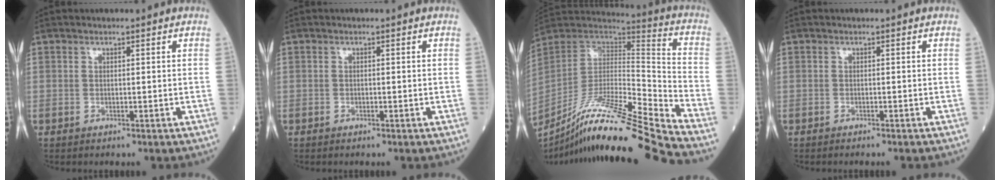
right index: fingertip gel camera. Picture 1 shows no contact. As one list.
[{"total": 0.0}, {"total": 23.6, "force": [-20.0, -2.2, 12.2], "torque": [-0.212, -0.025, -0.354]}, {"total": 1.7, "force": [-1.5, -0.1, 0.7], "torque": [-0.008, 0.001, -0.018]}]